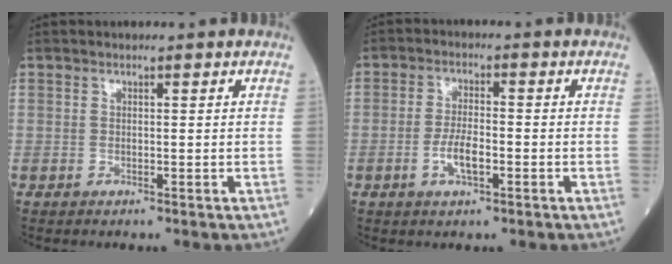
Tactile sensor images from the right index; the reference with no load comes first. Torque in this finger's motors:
{"motor_torque": [0.28, 0.04, 0.13, 0.03]}